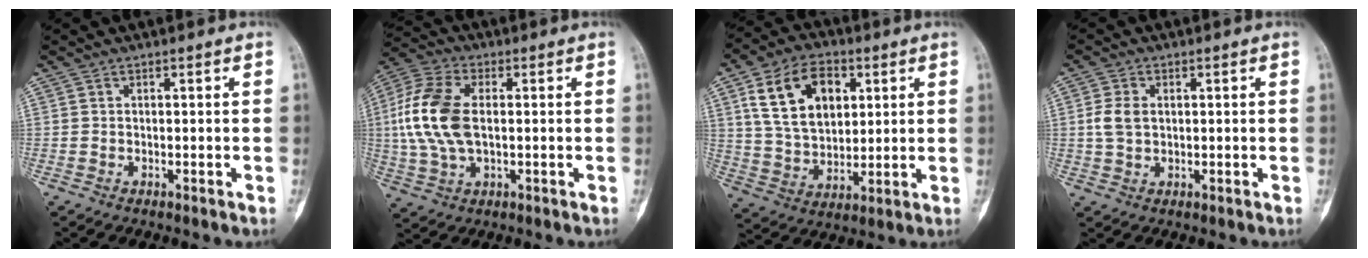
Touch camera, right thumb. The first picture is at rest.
{"total": 14.1, "force": [0.7, 8.2, 11.5], "torque": [-0.250, 0.014, 0.013]}
{"total": 15.6, "force": [5.5, 10.3, 10.4], "torque": [-0.154, -0.010, 0.105]}
{"total": 4.2, "force": [0.5, 2.8, 3.0], "torque": [-0.064, 0.003, 0.010]}